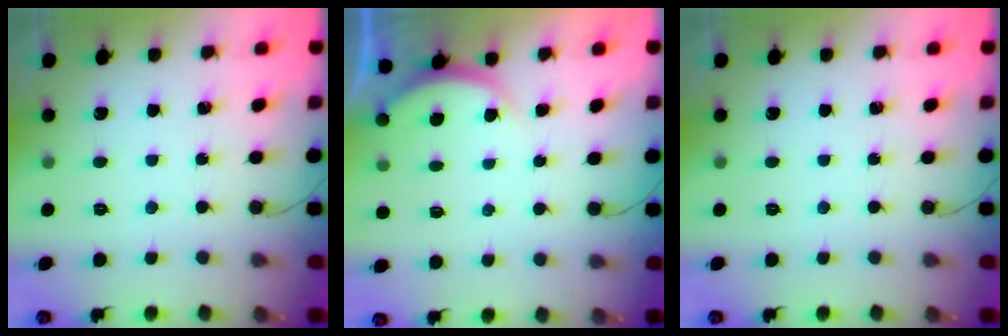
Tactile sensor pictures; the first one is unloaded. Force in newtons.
{"total": 3.0, "press": 2.9, "slide": 0.6}
{"total": 0.0}